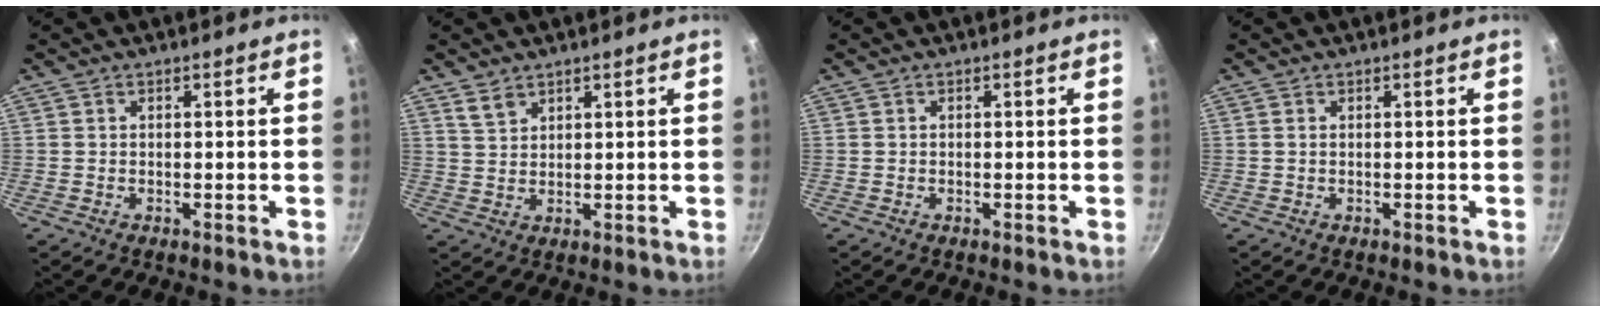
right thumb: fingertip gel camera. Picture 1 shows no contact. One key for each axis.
{"total": 3.1, "fx": 2.4, "fy": 1.5, "fz": 1.3, "tx": -0.022, "ty": -0.010, "tz": 0.050}
{"total": 0.0}
{"total": 0.0}